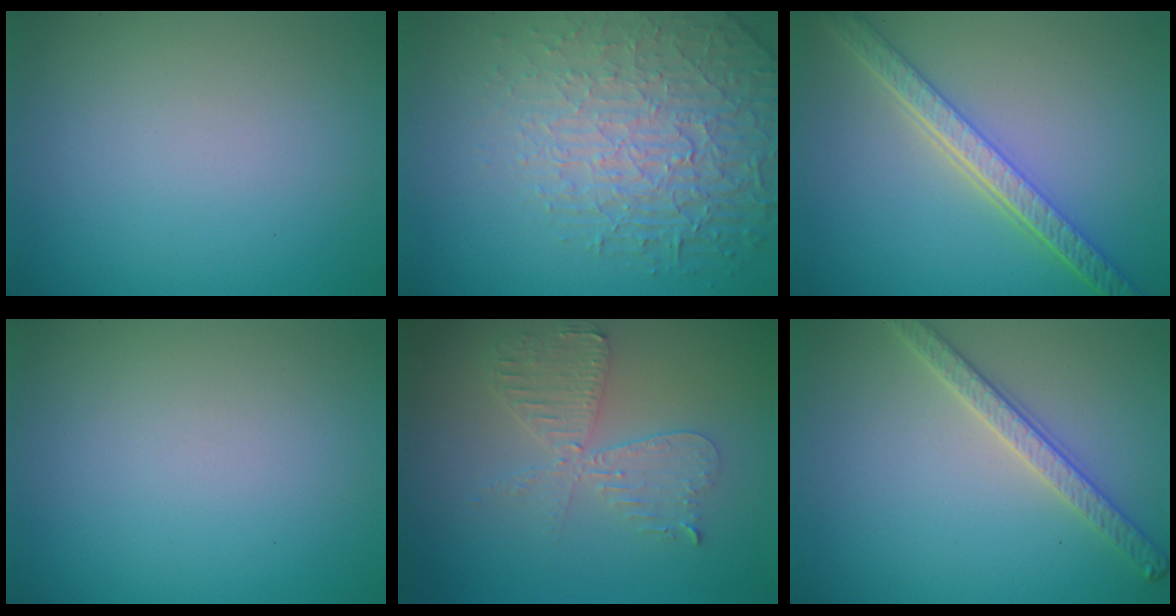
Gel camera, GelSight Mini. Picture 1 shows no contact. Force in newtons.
{"total": 5.3, "press": 4.7, "slide": 2.5}
{"total": 5.5, "press": 4.3, "slide": 3.4}
{"total": 0.0}
{"total": 4.0, "press": 3.4, "slide": 2.0}
{"total": 2.8, "press": 2.7, "slide": 0.7}